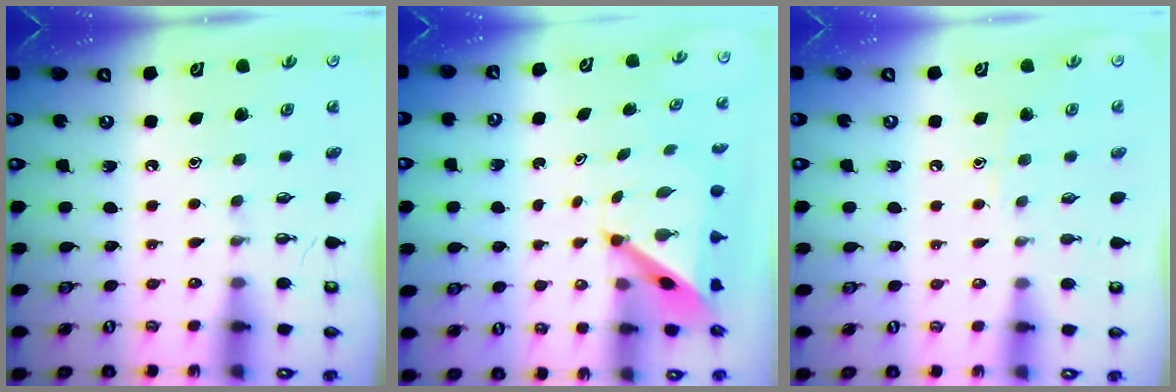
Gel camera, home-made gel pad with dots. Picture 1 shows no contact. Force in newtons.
{"total": 4.8, "press": 4.8, "slide": 0.2}
{"total": 5.0, "press": 5.0, "slide": 0.6}